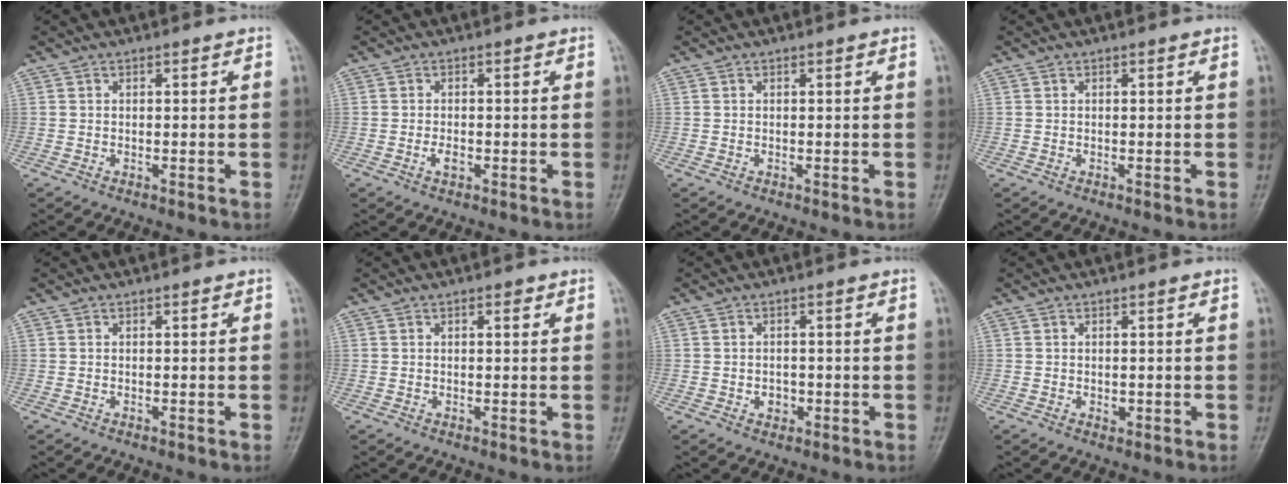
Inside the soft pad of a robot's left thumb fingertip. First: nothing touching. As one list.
[{"total": 1.7, "force": [-0.6, 1.0, 1.3], "torque": [-0.022, 0.000, -0.012]}, {"total": 0.0}, {"total": 0.0}, {"total": 0.0}, {"total": 1.4, "force": [0.7, 0.6, 1.1], "torque": [-0.012, 0.000, 0.008]}, {"total": 2.2, "force": [-0.6, 1.8, 1.1], "torque": [-0.005, 0.003, -0.005]}, {"total": 1.1, "force": [0.0, 0.8, 0.7], "torque": [-0.007, -0.001, 0.001]}]